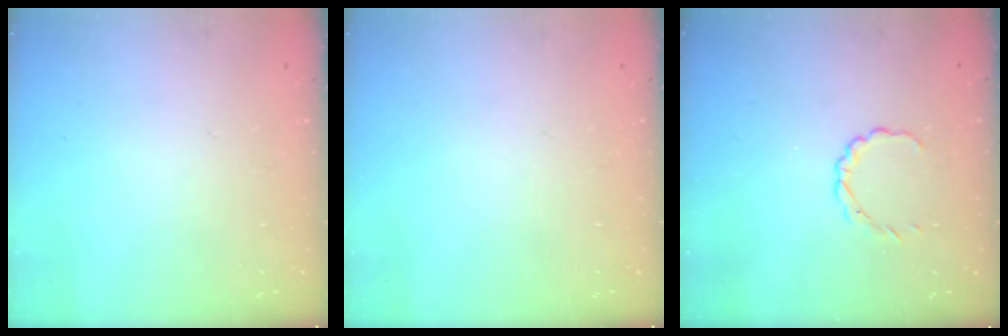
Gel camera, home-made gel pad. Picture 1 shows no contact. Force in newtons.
{"total": 0.0}
{"total": 2.8, "press": 2.7, "slide": 0.9}